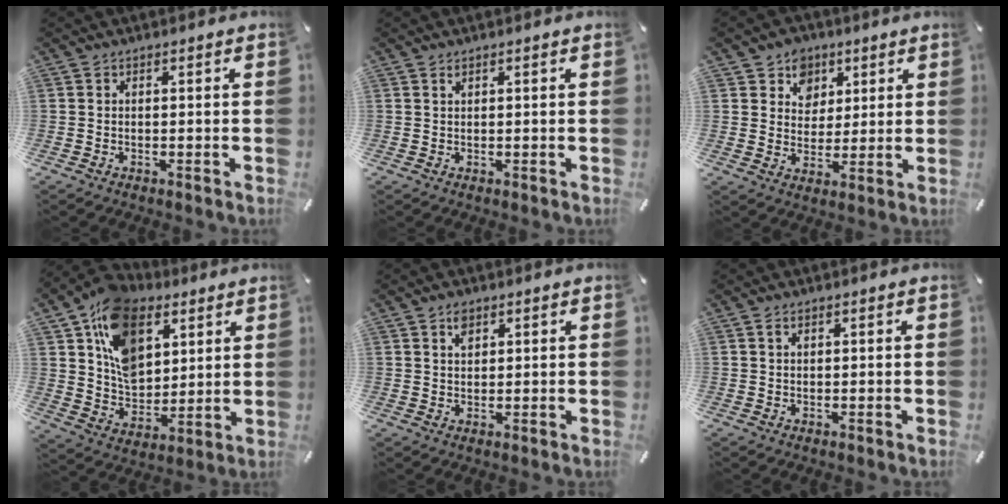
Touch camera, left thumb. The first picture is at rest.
{"total": 0.7, "force": [0.5, 0.2, 0.4], "torque": [-0.009, 0.000, 0.009]}
{"total": 7.4, "force": [3.1, 6.7, 0.6], "torque": [-0.013, -0.021, 0.055]}
{"total": 16.4, "force": [7.7, 11.7, 8.5], "torque": [-0.159, -0.031, 0.149]}
{"total": 2.9, "force": [1.7, 2.0, 1.3], "torque": [-0.012, -0.005, 0.028]}
{"total": 1.3, "force": [0.6, 0.7, 0.9], "torque": [-0.018, 0.002, 0.011]}